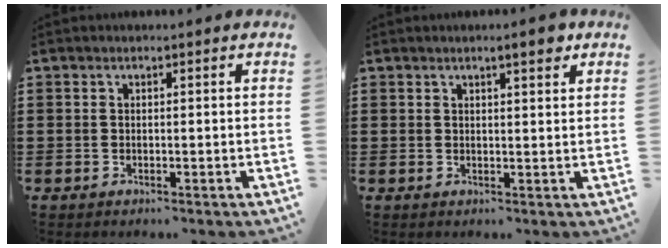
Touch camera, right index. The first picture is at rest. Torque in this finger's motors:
{"motor_torque": [0.21, 0.01, 0.04, 0.02]}